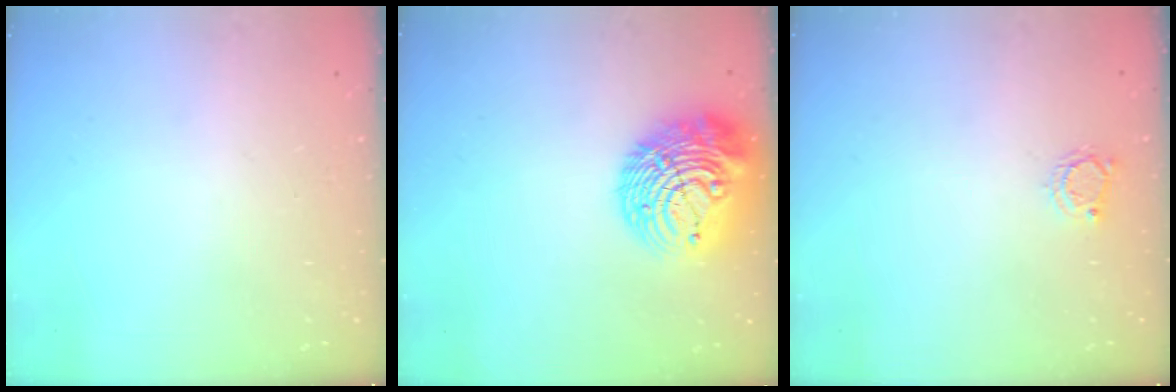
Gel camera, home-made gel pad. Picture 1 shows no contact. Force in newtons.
{"total": 16.6, "press": 16.5, "slide": 2.4}
{"total": 3.7, "press": 3.6, "slide": 0.4}